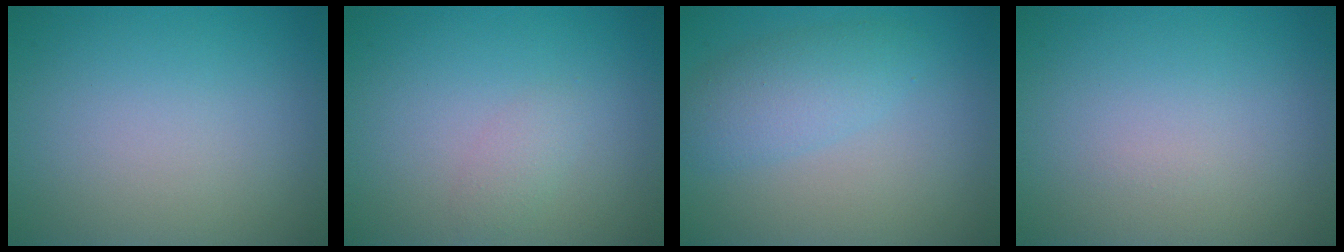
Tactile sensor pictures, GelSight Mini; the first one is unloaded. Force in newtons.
{"total": 1.1, "press": 1.1, "slide": 0.1}
{"total": 3.3, "press": 3.3, "slide": 0.1}
{"total": 0.0}